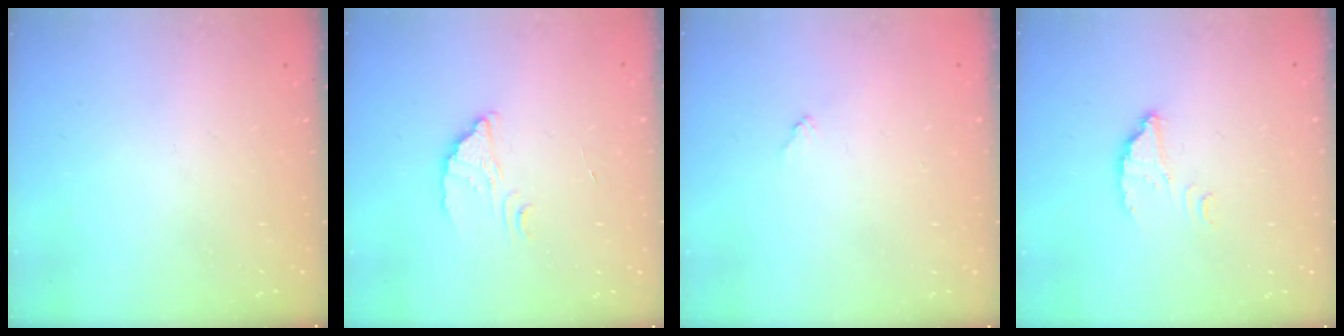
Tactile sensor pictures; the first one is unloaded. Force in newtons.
{"total": 2.6, "press": 2.6, "slide": 0.1}
{"total": 3.9, "press": 3.9, "slide": 0.3}
{"total": 2.6, "press": 2.6, "slide": 0.2}